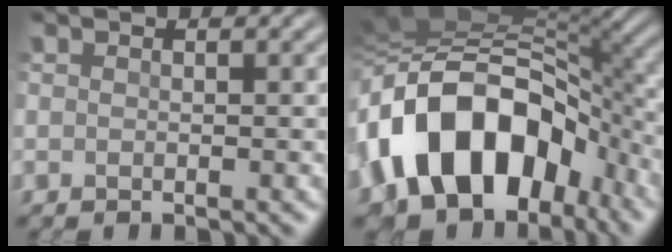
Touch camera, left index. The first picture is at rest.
{"total": 15.1, "force": [-5.5, 9.5, 10.4], "torque": [-0.168, 0.015, -0.111]}